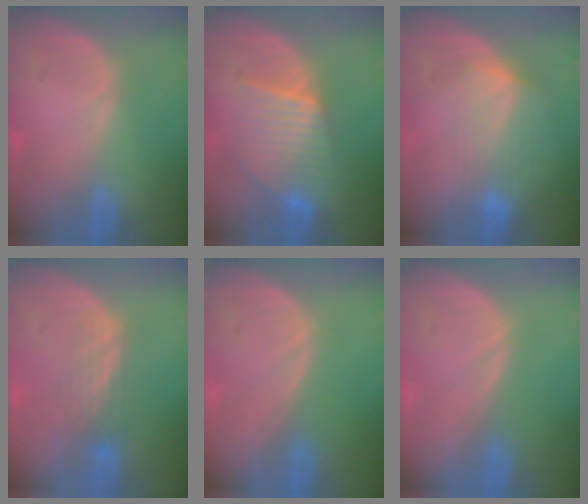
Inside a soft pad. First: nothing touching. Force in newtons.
{"total": 7.4, "press": 7.4, "slide": 0.2}
{"total": 7.1, "press": 6.4, "slide": 3.1}
{"total": 3.6, "press": 3.1, "slide": 1.9}
{"total": 0.0}
{"total": 0.0}